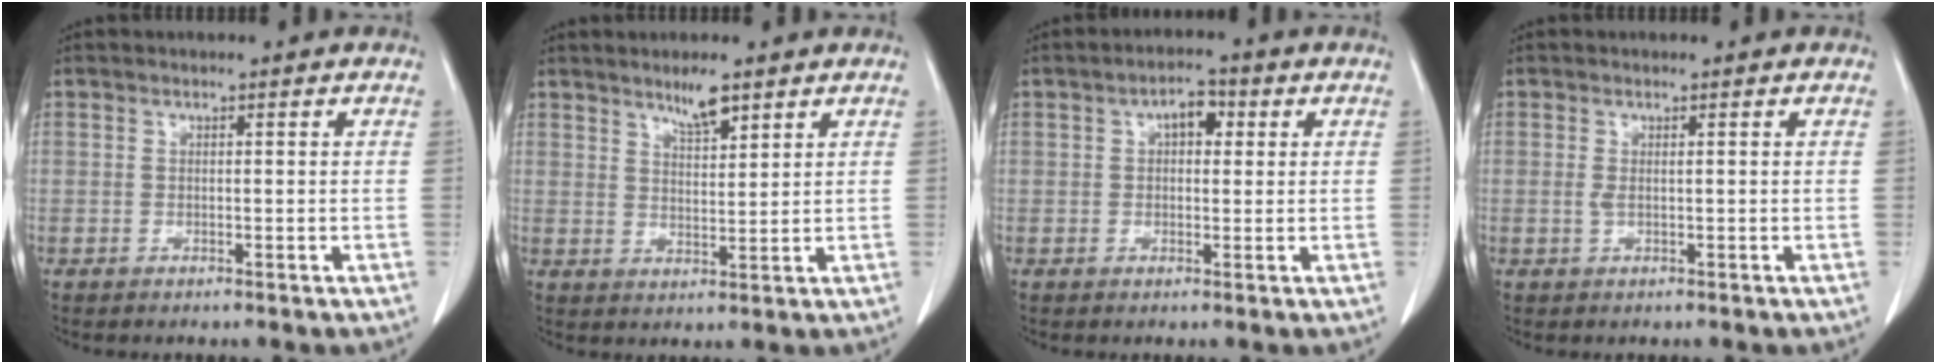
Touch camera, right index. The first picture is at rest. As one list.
[{"total": 4.0, "force": [3.0, 0.7, 2.5], "torque": [-0.045, -0.003, 0.056]}, {"total": 3.7, "force": [1.1, 2.0, 3.0], "torque": [-0.045, 0.015, 0.014]}, {"total": 0.9, "force": [0.1, 0.2, 0.9], "torque": [-0.018, -0.001, 0.004]}]